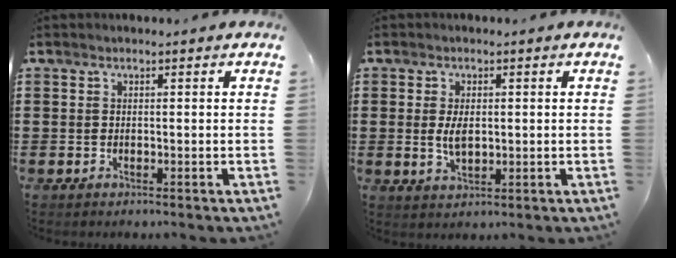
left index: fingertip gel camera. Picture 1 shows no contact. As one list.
[{"total": 3.9, "force": [0.2, 2.0, 3.3], "torque": [-0.066, 0.000, -0.001]}]